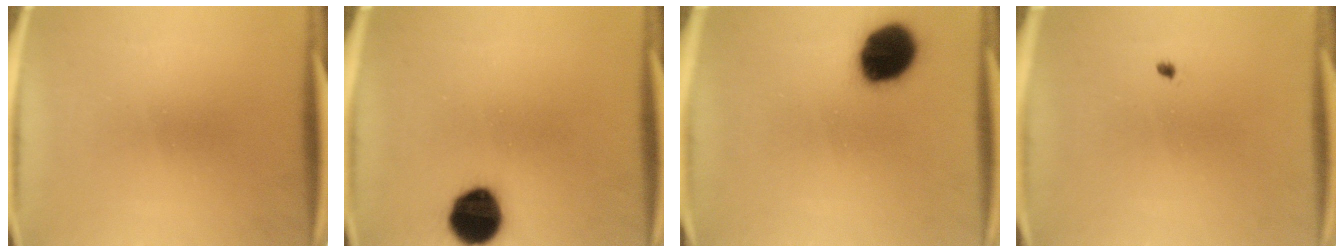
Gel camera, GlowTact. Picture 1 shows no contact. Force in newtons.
{"total": 11.6}
{"total": 14.3}
{"total": 0.6}